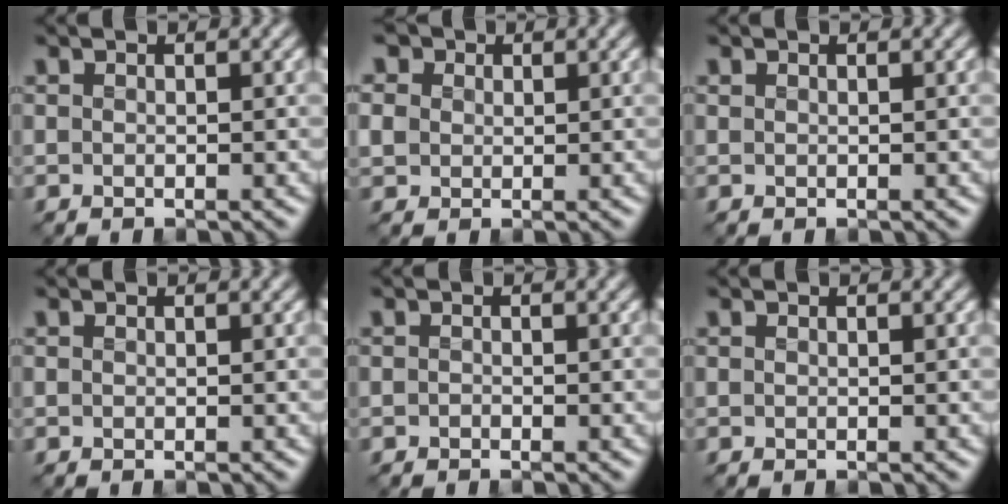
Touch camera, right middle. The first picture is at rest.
{"total": 4.2, "force": [1.6, 3.4, 1.8], "torque": [-0.072, 0.010, 0.025]}
{"total": 0.0}
{"total": 0.0}
{"total": 0.5, "force": [-0.5, 0.2, 0.1], "torque": [0.001, -0.007, -0.012]}
{"total": 0.0}